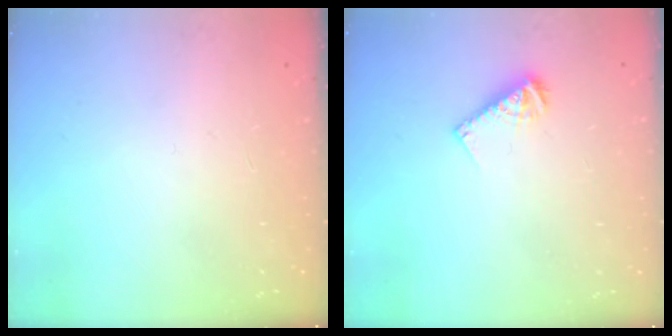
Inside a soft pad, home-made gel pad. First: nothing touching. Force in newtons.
{"total": 6.9, "press": 6.8, "slide": 0.6}